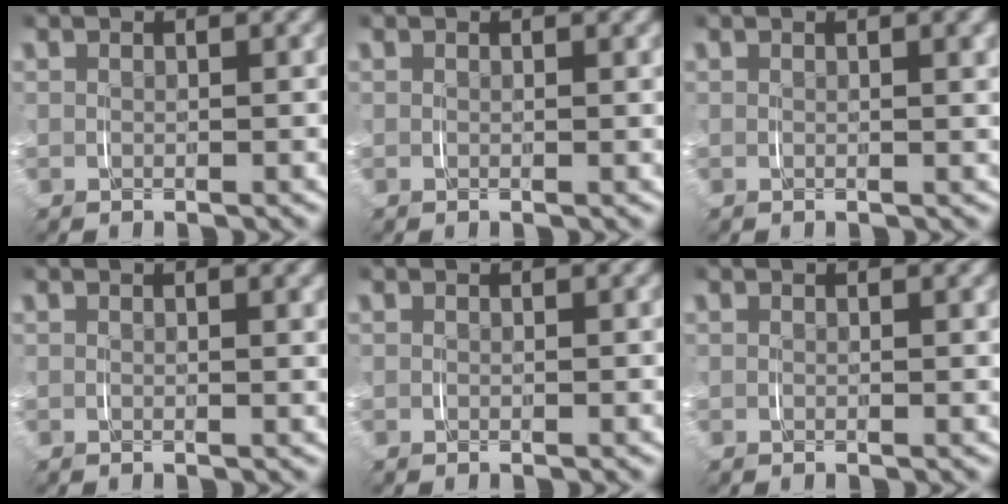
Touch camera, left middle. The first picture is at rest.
{"total": 0.0}
{"total": 0.8, "force": [0.4, -0.2, 0.7], "torque": [-0.009, 0.002, 0.005]}
{"total": 0.6, "force": [0.3, -0.3, 0.4], "torque": [-0.005, -0.001, 0.005]}
{"total": 0.0}
{"total": 0.0}